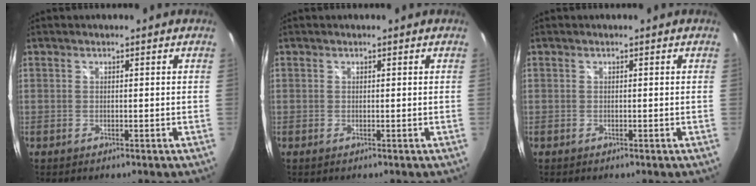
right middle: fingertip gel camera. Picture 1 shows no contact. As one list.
[{"total": 0.0}, {"total": 0.0}]